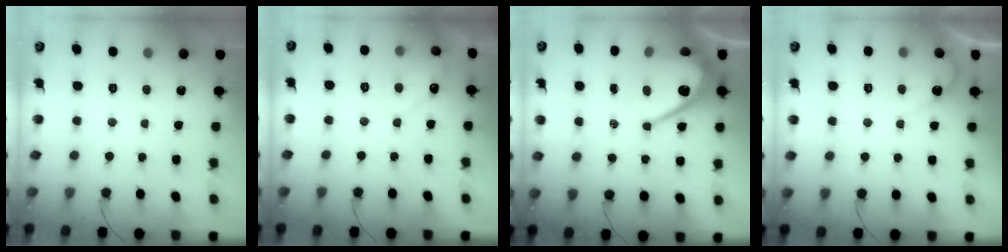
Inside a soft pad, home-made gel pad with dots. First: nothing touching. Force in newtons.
{"total": 4.0, "press": 3.9, "slide": 0.3}
{"total": 12.8, "press": 12.8, "slide": 0.9}
{"total": 5.5, "press": 5.5, "slide": 0.3}